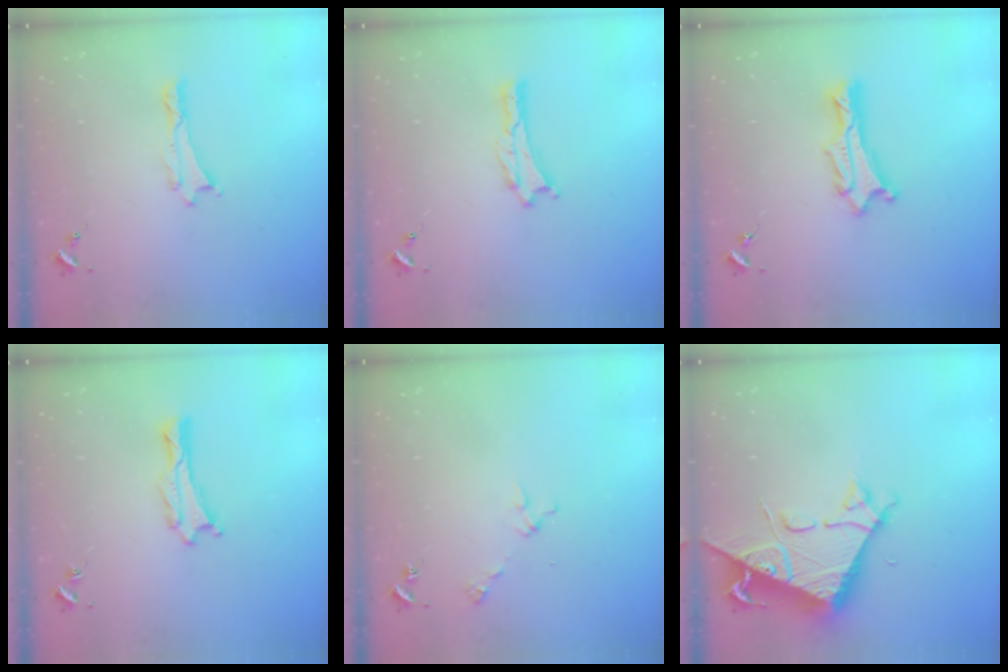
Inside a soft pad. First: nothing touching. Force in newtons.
{"total": 0.0}
{"total": 1.5, "press": 1.5, "slide": 0.1}
{"total": 0.0}
{"total": 2.9, "press": 2.9, "slide": 0.2}
{"total": 8.5, "press": 8.4, "slide": 0.9}